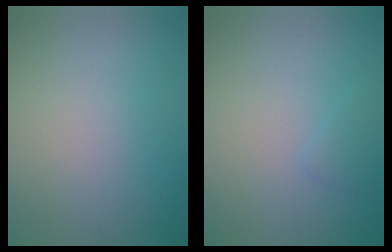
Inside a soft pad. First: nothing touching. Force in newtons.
{"total": 1.1, "press": 1.1, "slide": 0.1}